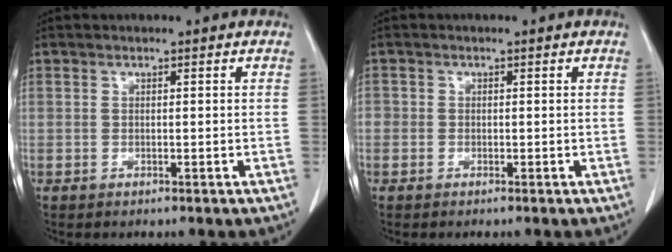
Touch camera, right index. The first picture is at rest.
{"total": 1.3, "force": [-0.5, 1.2, 0.3], "torque": [-0.004, 0.006, -0.012]}